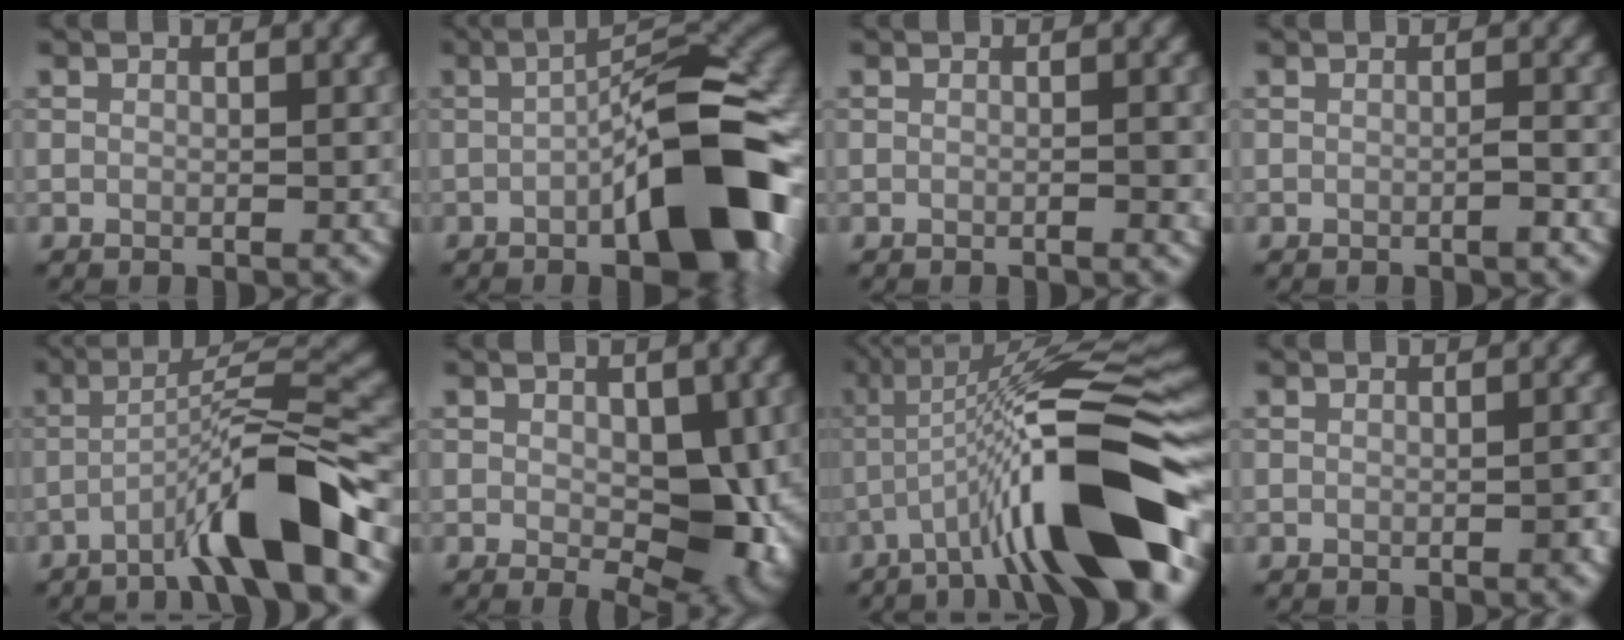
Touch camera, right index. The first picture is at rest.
{"total": 13.2, "force": [-4.1, 4.1, 11.9], "torque": [-0.159, 0.012, -0.067]}
{"total": 1.0, "force": [-0.3, 0.1, 0.9], "torque": [-0.012, 0.002, -0.006]}
{"total": 0.9, "force": [-0.4, 0.0, 0.8], "torque": [-0.012, 0.003, -0.008]}
{"total": 8.9, "force": [-4.8, 0.7, 7.4], "torque": [-0.121, 0.026, -0.088]}
{"total": 7.3, "force": [-0.1, 4.2, 6.0], "torque": [-0.087, -0.014, 0.006]}
{"total": 14.3, "force": [-5.4, 2.6, 13.0], "torque": [-0.206, 0.018, -0.084]}
{"total": 1.0, "force": [-0.4, 0.2, 0.8], "torque": [-0.011, 0.003, -0.005]}